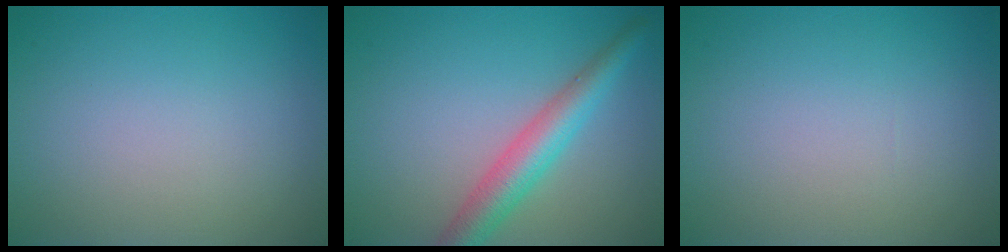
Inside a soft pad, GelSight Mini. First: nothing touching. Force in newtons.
{"total": 4.4, "press": 4.4, "slide": 0.1}
{"total": 0.0}